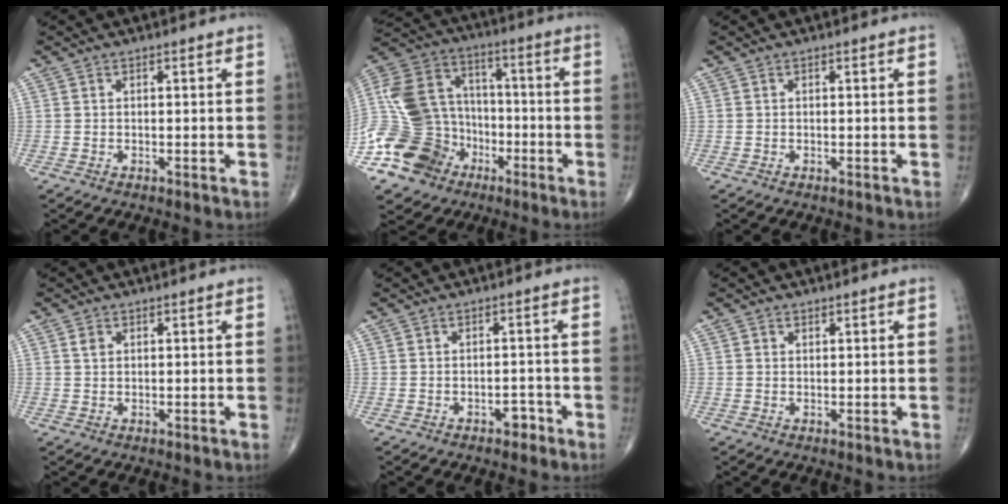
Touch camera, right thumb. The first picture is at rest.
{"total": 20.1, "force": [-7.4, 16.4, 9.0], "torque": [-0.164, 0.070, -0.129]}
{"total": 0.0}
{"total": 1.6, "force": [0.6, 1.2, 0.9], "torque": [-0.010, -0.002, 0.011]}
{"total": 2.2, "force": [-1.4, 1.3, 1.1], "torque": [-0.006, 0.010, -0.020]}
{"total": 1.0, "force": [0.4, 0.9, 0.2], "torque": [0.003, -0.002, 0.005]}